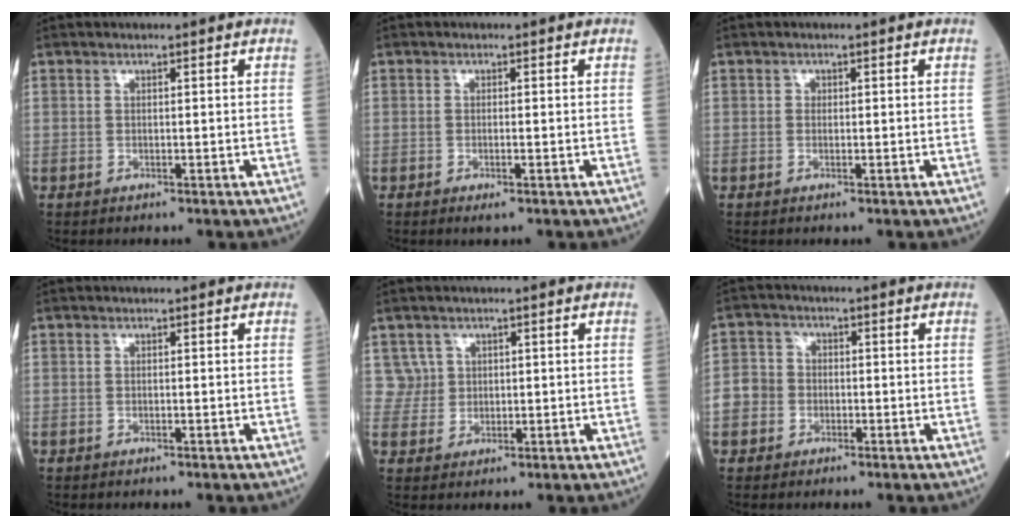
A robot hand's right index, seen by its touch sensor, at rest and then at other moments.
{"total": 2.0, "force": [-0.6, 0.6, 1.8], "torque": [-0.042, -0.006, -0.007]}
{"total": 1.0, "force": [0.1, 0.8, 0.5], "torque": [-0.022, 0.010, 0.005]}
{"total": 0.0}
{"total": 3.9, "force": [1.5, 3.6, 0.0], "torque": [0.007, 0.009, 0.034]}
{"total": 5.0, "force": [-1.3, 4.5, 1.6], "torque": [-0.048, 0.019, -0.028]}